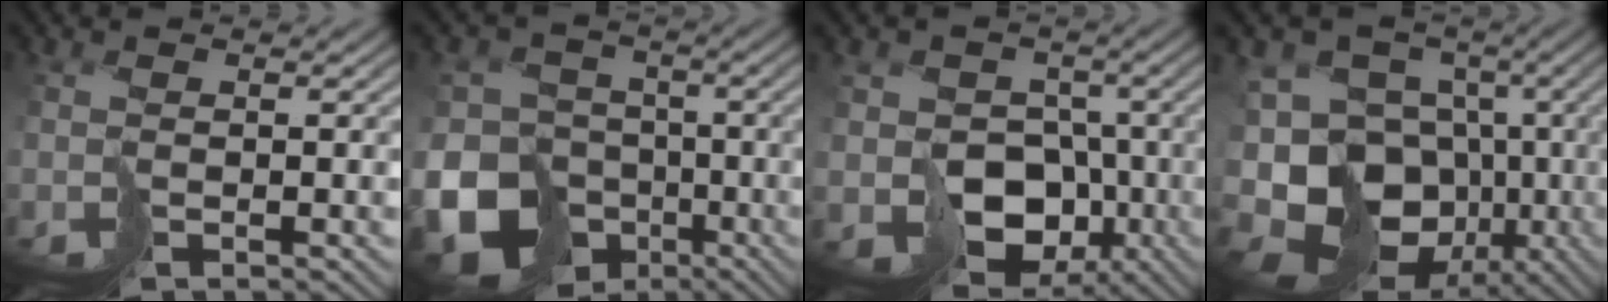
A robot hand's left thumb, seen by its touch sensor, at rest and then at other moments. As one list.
[{"total": 17.0, "force": [-8.0, 13.3, 6.7], "torque": [-0.186, -0.052, -0.118]}, {"total": 10.8, "force": [-3.8, 8.8, 4.9], "torque": [-0.100, -0.022, -0.065]}, {"total": 17.1, "force": [-7.7, 12.1, 9.2], "torque": [-0.200, -0.014, -0.104]}]